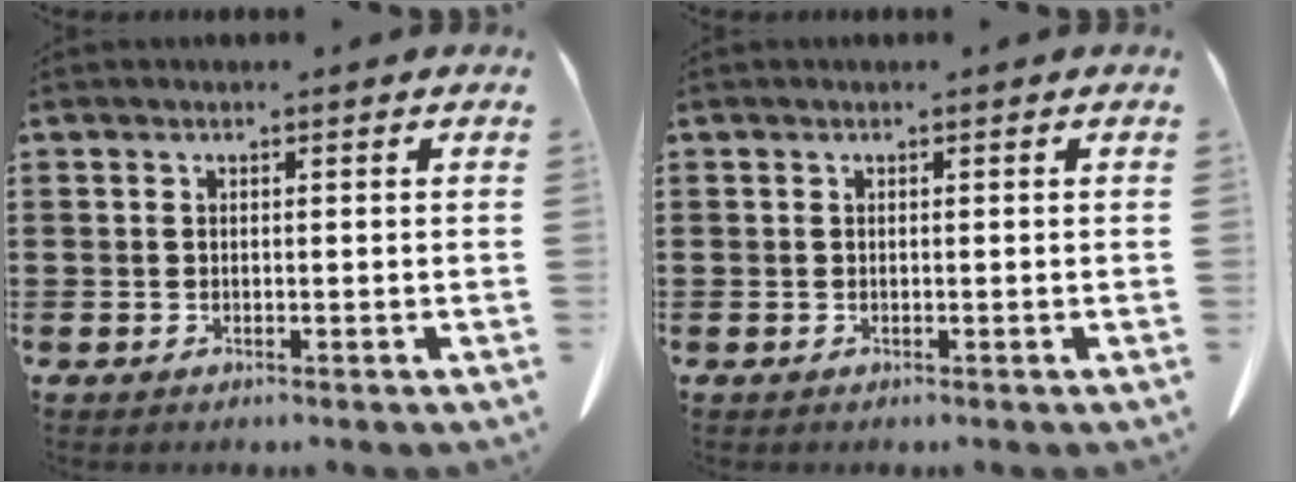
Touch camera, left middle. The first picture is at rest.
{"total": 0.0}